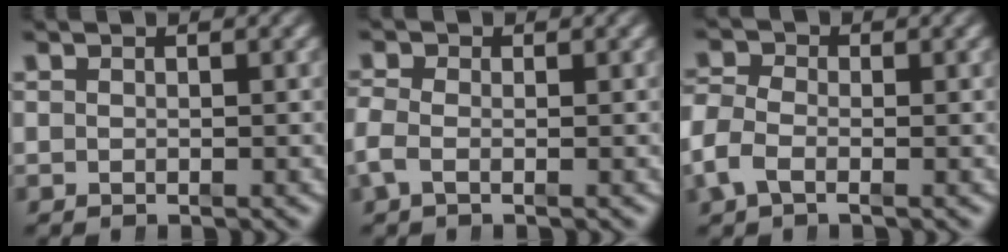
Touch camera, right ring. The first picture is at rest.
{"total": 2.1, "force": [-0.7, 1.4, 1.4], "torque": [-0.048, -0.015, -0.009]}
{"total": 3.7, "force": [-1.1, 2.9, 2.0], "torque": [-0.056, -0.014, -0.019]}